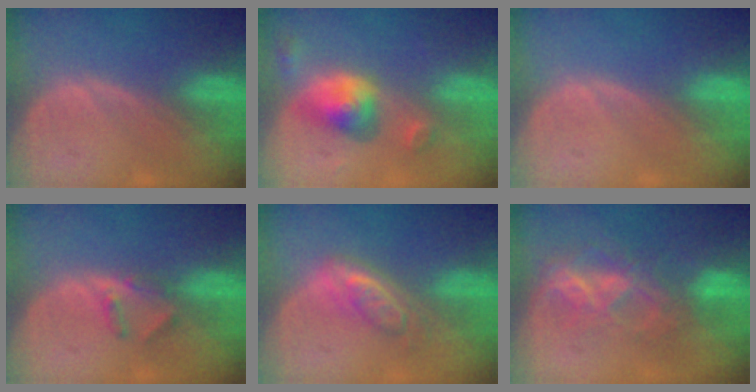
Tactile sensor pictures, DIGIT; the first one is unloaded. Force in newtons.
{"total": 5.8, "press": 5.3, "slide": 2.1}
{"total": 0.0}
{"total": 2.5, "press": 2.3, "slide": 1.0}
{"total": 5.0, "press": 4.6, "slide": 2.0}
{"total": 6.5, "press": 6.4, "slide": 1.1}